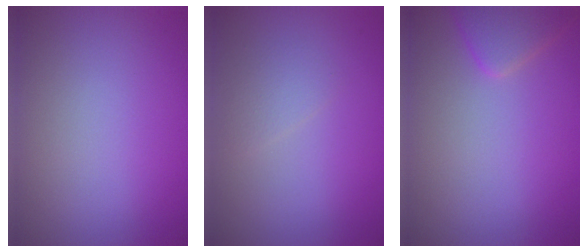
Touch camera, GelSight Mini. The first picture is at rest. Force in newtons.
{"total": 1.3, "press": 1.3, "slide": 0.0}
{"total": 2.4, "press": 2.4, "slide": 0.1}